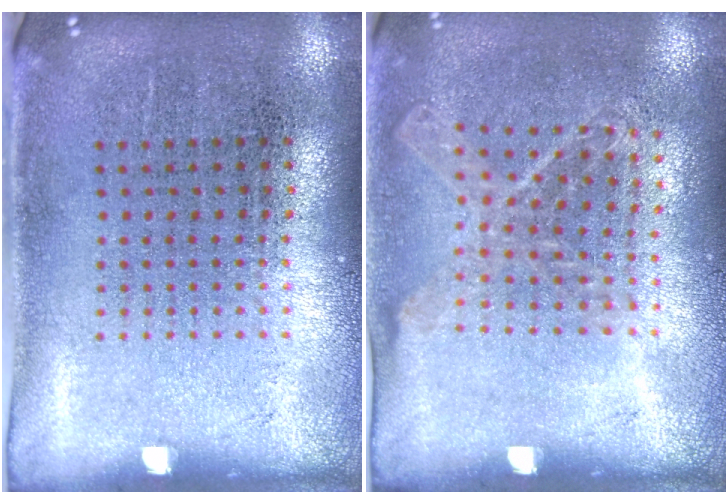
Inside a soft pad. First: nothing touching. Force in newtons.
{"total": 1.1, "press": 1.0, "slide": 0.5}